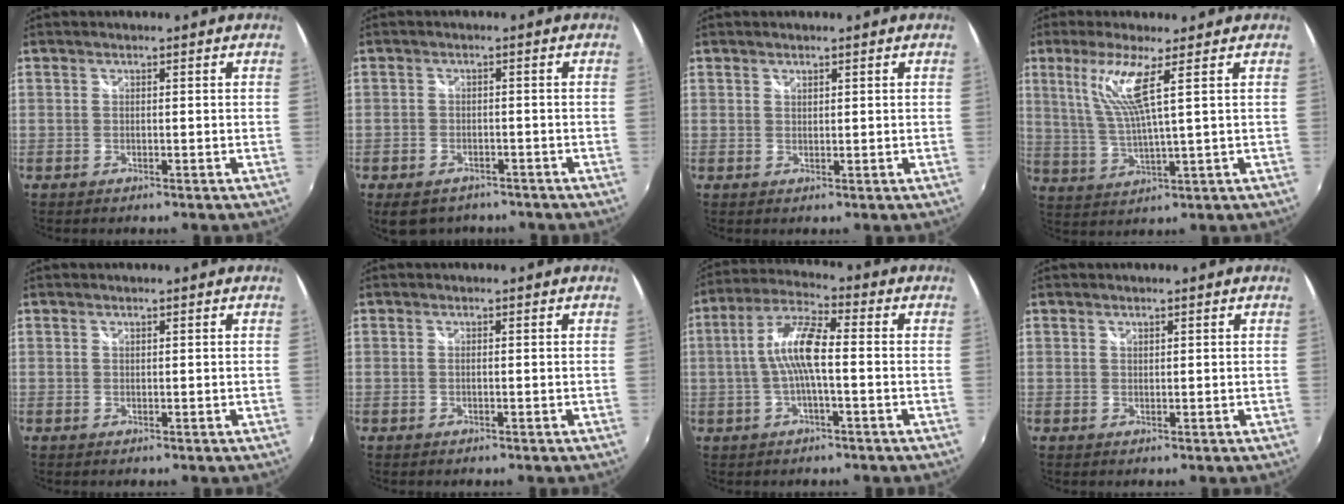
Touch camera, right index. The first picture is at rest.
{"total": 5.2, "force": [-3.6, 3.5, 1.2], "torque": [-0.038, -0.004, -0.051]}
{"total": 0.8, "force": [0.7, 0.4, 0.2], "torque": [-0.002, 0.002, 0.012]}
{"total": 8.0, "force": [3.6, -0.2, 7.1], "torque": [-0.146, -0.008, 0.078]}
{"total": 0.0}
{"total": 0.6, "force": [-0.1, -0.1, 0.5], "torque": [-0.011, 0.001, -0.003]}
{"total": 8.8, "force": [-0.7, 1.8, 8.6], "torque": [-0.179, 0.016, -0.014]}
{"total": 0.6, "force": [0.5, 0.3, 0.2], "torque": [-0.001, 0.001, 0.009]}